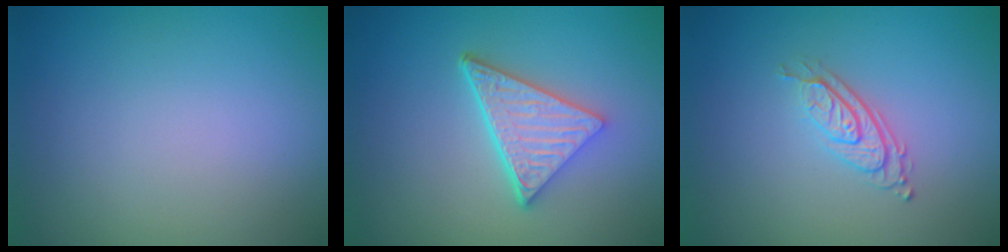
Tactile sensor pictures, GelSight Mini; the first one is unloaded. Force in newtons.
{"total": 5.3, "press": 3.9, "slide": 3.6}
{"total": 2.7, "press": 2.0, "slide": 1.9}